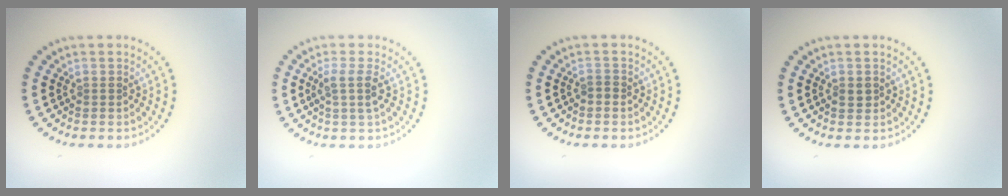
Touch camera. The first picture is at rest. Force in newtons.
{"total": 2.0, "press": 1.6, "slide": 1.2}
{"total": 0.7, "press": 0.7, "slide": 0.3}
{"total": 1.2, "press": 1.2, "slide": 0.2}